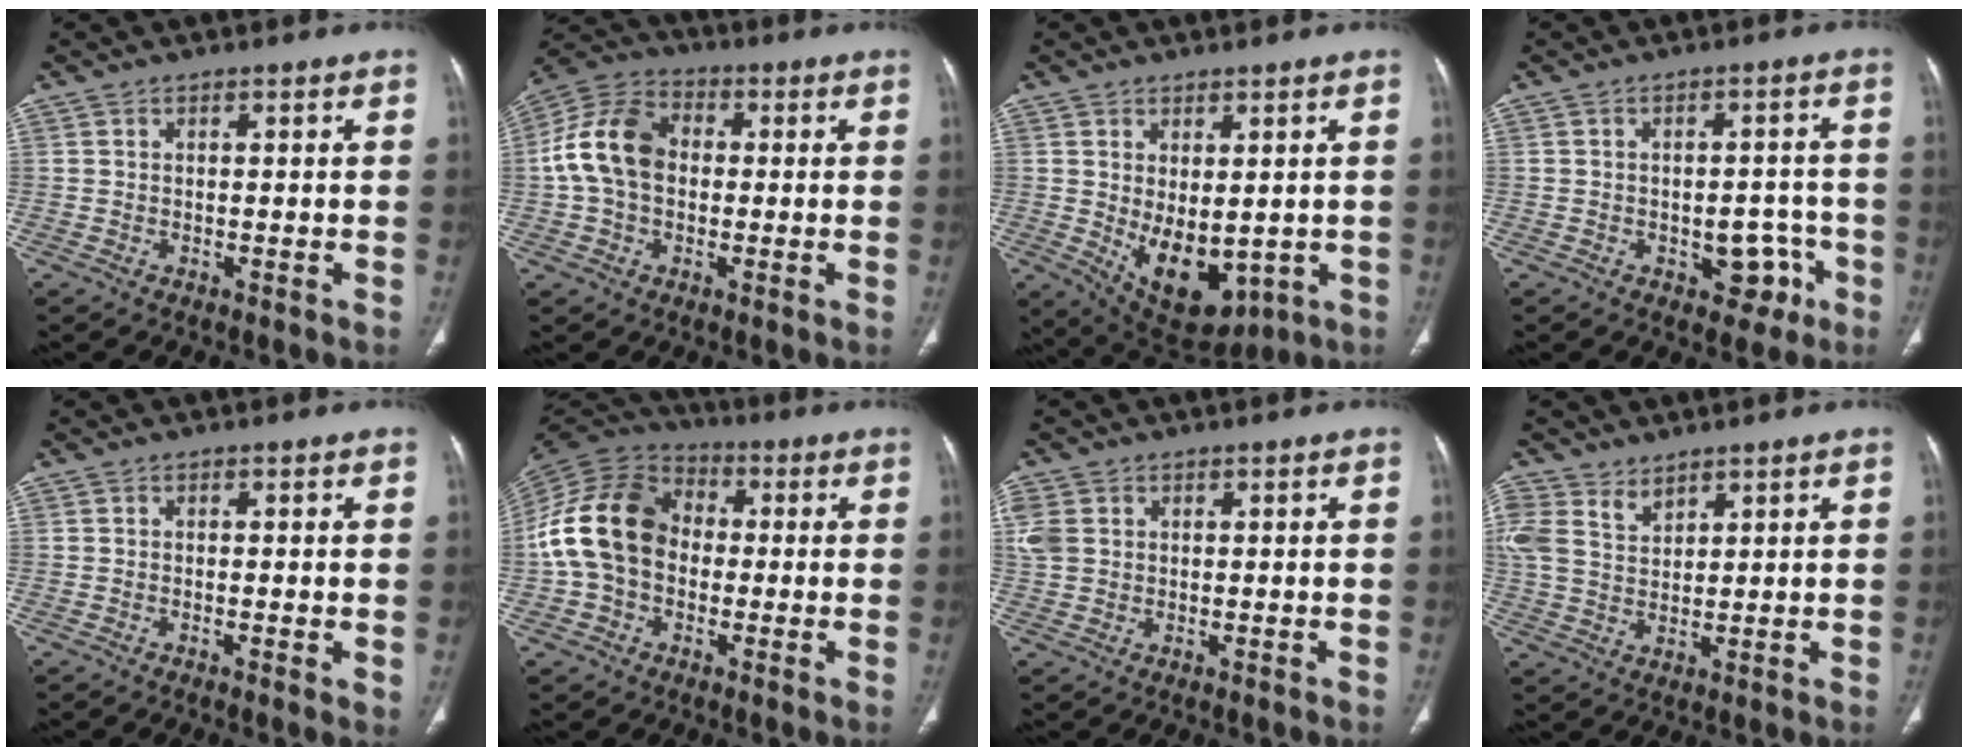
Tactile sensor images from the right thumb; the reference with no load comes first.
{"total": 12.7, "force": [0.2, 9.2, 8.7], "torque": [-0.160, 0.033, -0.006]}
{"total": 11.8, "force": [-1.3, 6.8, 9.6], "torque": [-0.126, -0.014, 0.012]}
{"total": 6.5, "force": [-2.8, 4.3, 4.0], "torque": [-0.016, 0.028, -0.030]}
{"total": 1.7, "force": [-0.2, 0.3, 1.6], "torque": [-0.031, -0.006, -0.007]}
{"total": 16.1, "force": [-0.7, 12.4, 10.2], "torque": [-0.194, 0.037, -0.023]}
{"total": 4.2, "force": [0.9, 3.4, 2.3], "torque": [-0.055, 0.009, 0.023]}
{"total": 7.9, "force": [5.0, 5.1, 3.3], "torque": [-0.062, -0.006, 0.110]}